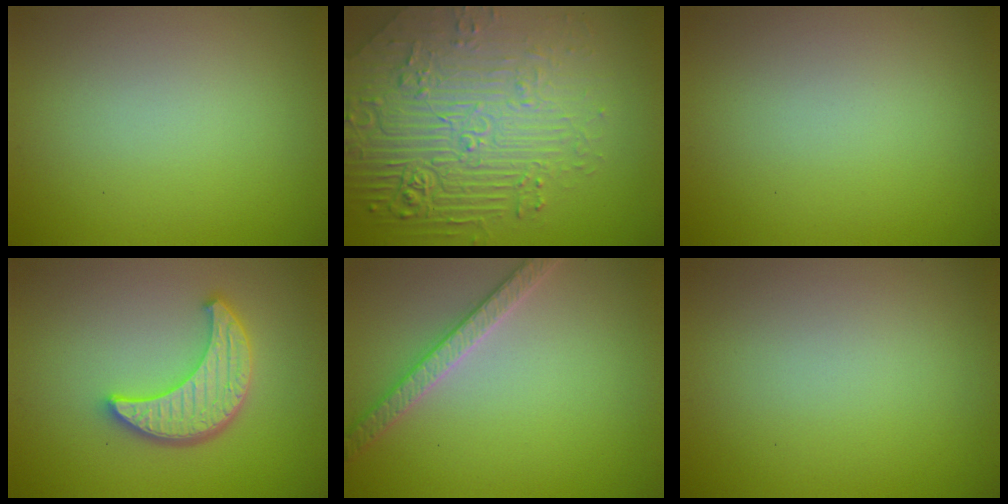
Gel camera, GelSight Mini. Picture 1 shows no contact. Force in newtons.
{"total": 8.9, "press": 6.2, "slide": 6.4}
{"total": 0.0}
{"total": 4.6, "press": 4.0, "slide": 2.4}
{"total": 2.7, "press": 2.7, "slide": 0.1}
{"total": 0.0}